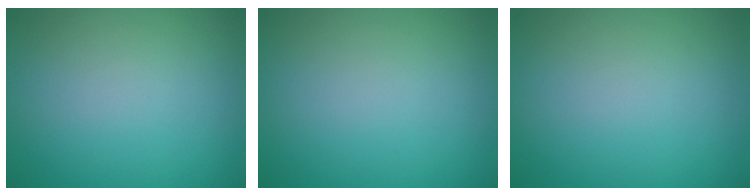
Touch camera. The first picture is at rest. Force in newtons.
{"total": 0.0}
{"total": 0.0}